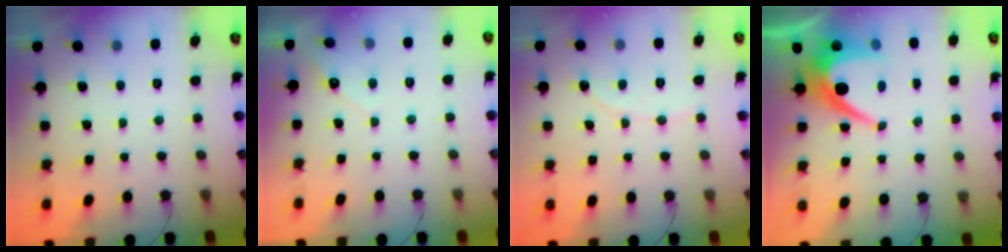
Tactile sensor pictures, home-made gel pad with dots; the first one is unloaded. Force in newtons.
{"total": 3.6, "press": 3.5, "slide": 0.3}
{"total": 2.1, "press": 2.1, "slide": 0.1}
{"total": 7.6, "press": 7.5, "slide": 0.7}